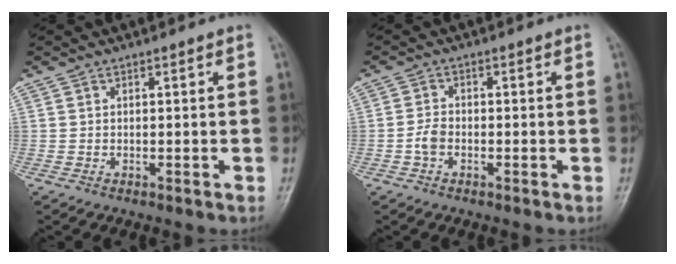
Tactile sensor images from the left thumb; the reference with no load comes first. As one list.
[{"total": 2.4, "force": [-0.9, 1.5, 1.7], "torque": [-0.035, 0.007, -0.024]}]